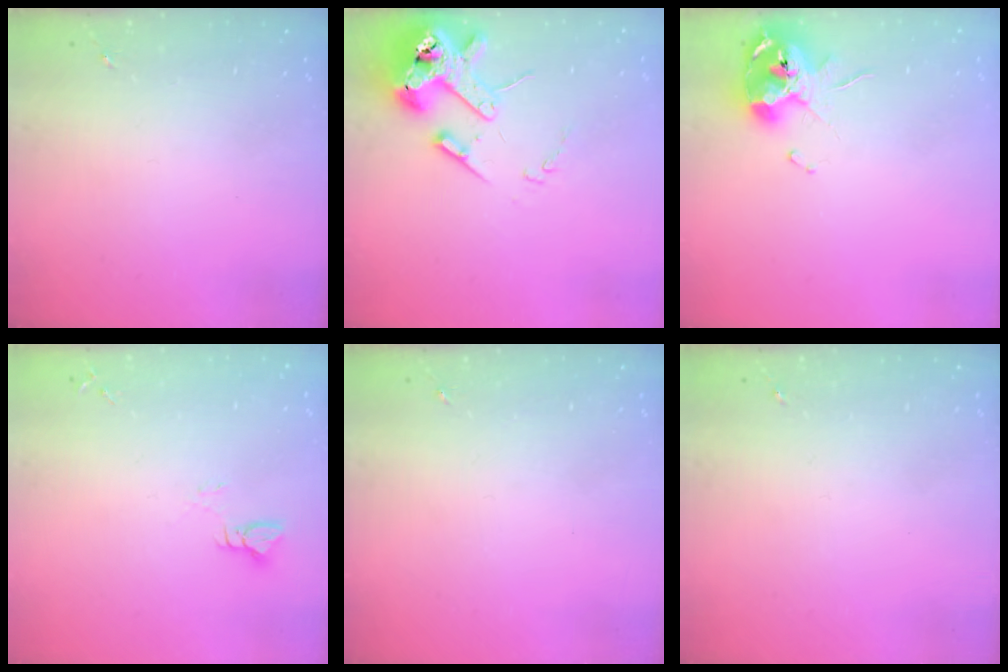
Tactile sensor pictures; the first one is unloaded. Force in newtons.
{"total": 14.6, "press": 14.5, "slide": 2.0}
{"total": 11.9, "press": 11.8, "slide": 1.4}
{"total": 2.9, "press": 2.9, "slide": 0.2}
{"total": 0.0}
{"total": 0.0}